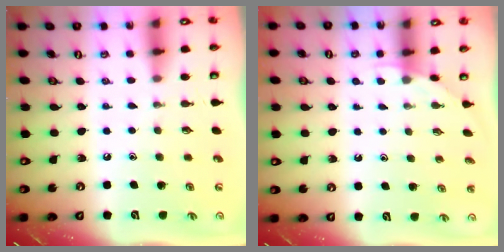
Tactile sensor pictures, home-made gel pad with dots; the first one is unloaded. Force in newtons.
{"total": 2.5, "press": 2.5, "slide": 0.2}